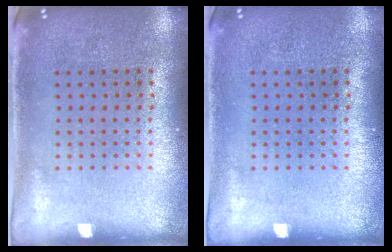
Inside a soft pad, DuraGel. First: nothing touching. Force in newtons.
{"total": 0.0}